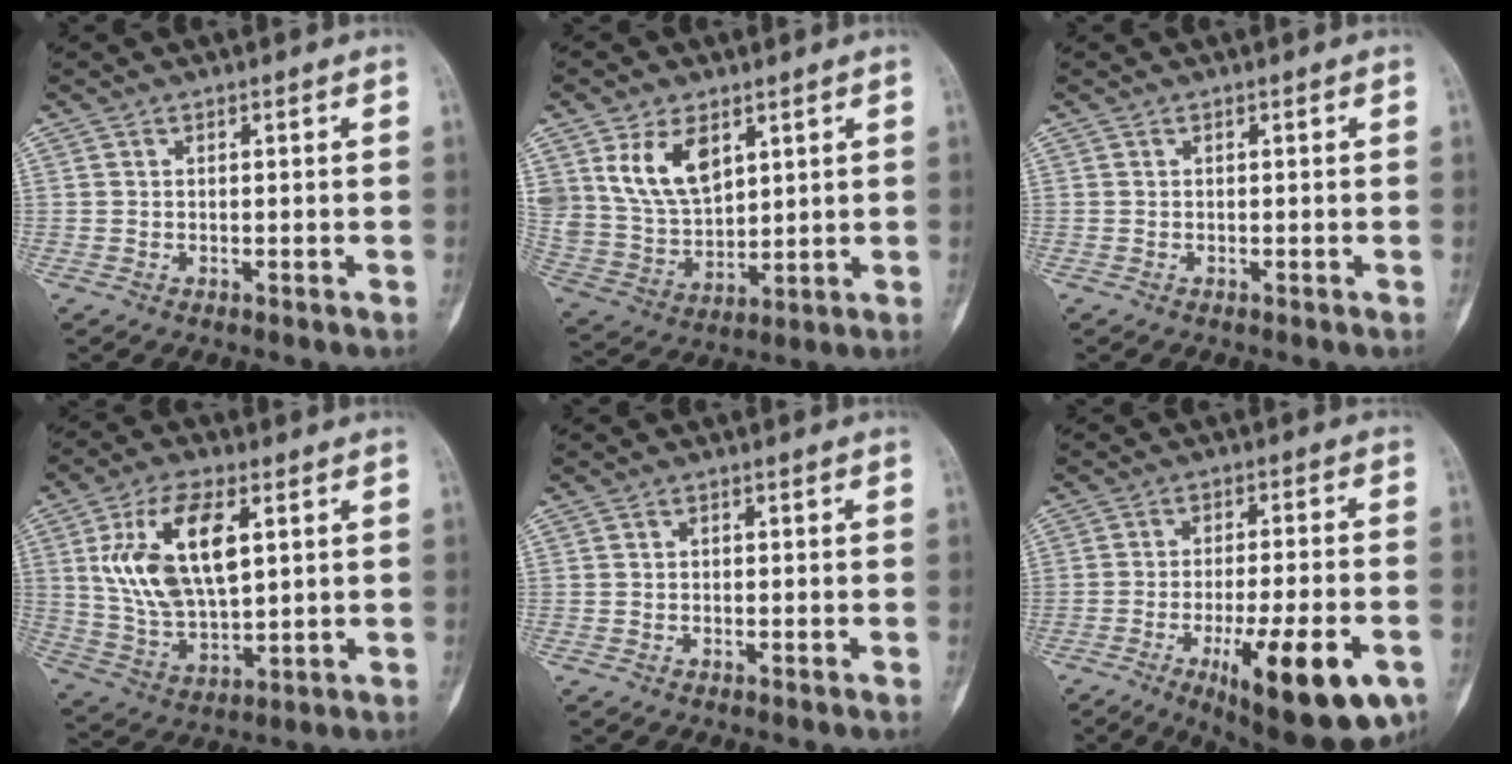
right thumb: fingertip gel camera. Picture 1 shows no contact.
{"total": 12.3, "force": [5.6, 7.5, 7.9], "torque": [-0.132, -0.023, 0.128]}
{"total": 0.0}
{"total": 16.6, "force": [4.7, 8.2, 13.7], "torque": [-0.251, -0.012, 0.097]}
{"total": 0.5, "force": [0.0, 0.5, 0.2], "torque": [0.002, 0.003, -0.001]}
{"total": 18.8, "force": [-8.1, 5.3, 16.1], "torque": [-0.197, 0.012, -0.109]}